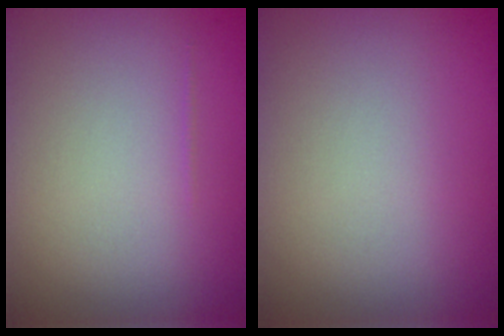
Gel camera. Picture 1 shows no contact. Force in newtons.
{"total": 0.0}